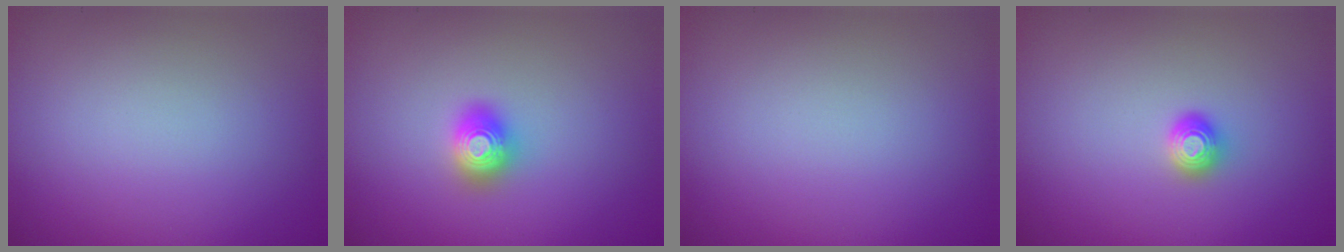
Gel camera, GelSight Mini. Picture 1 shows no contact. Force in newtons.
{"total": 2.0, "press": 2.0, "slide": 0.1}
{"total": 0.0}
{"total": 1.3, "press": 1.2, "slide": 0.5}